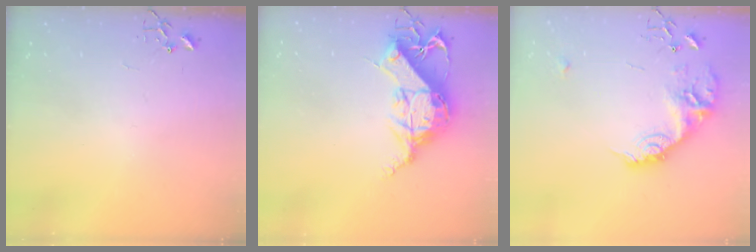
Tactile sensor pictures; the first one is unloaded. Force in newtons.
{"total": 13.9, "press": 13.8, "slide": 1.4}
{"total": 20.9, "press": 20.9, "slide": 1.2}